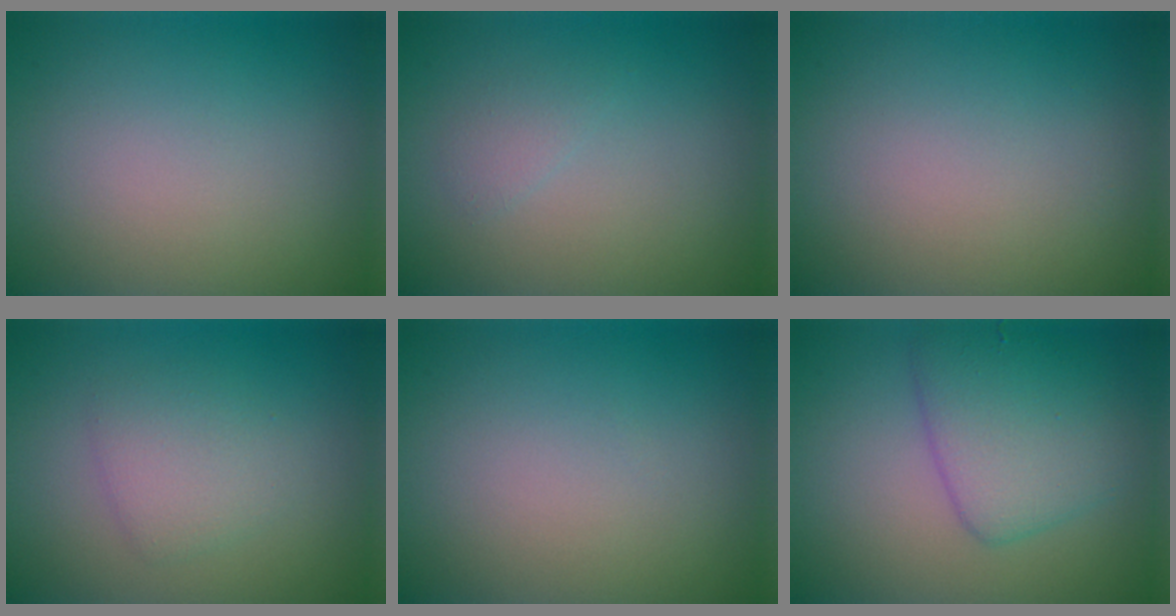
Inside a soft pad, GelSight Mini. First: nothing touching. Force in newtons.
{"total": 0.9, "press": 0.9, "slide": 0.1}
{"total": 0.0}
{"total": 2.4, "press": 2.4, "slide": 0.3}
{"total": 0.0}
{"total": 4.6, "press": 4.6, "slide": 0.1}